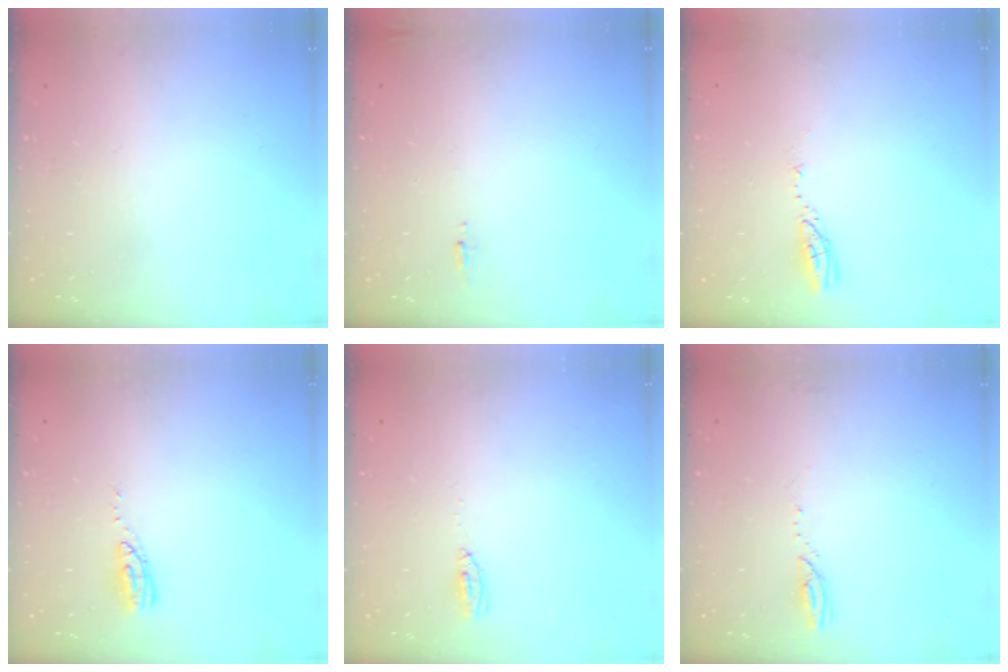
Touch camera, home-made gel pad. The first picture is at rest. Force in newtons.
{"total": 5.0, "press": 4.7, "slide": 1.8}
{"total": 3.6, "press": 3.6, "slide": 0.2}
{"total": 6.5, "press": 6.5, "slide": 0.5}
{"total": 3.4, "press": 3.0, "slide": 1.7}
{"total": 2.4, "press": 2.4, "slide": 0.3}